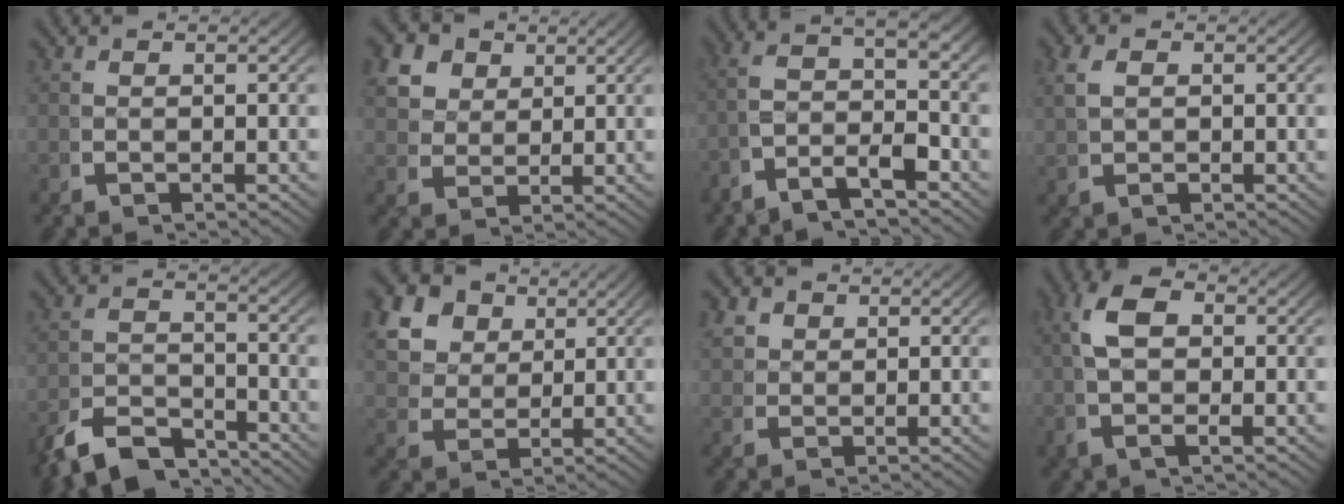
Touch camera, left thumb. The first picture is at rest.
{"total": 7.1, "force": [3.4, 5.3, 3.3], "torque": [-0.076, -0.005, 0.061]}
{"total": 6.4, "force": [-1.0, 3.6, 5.3], "torque": [-0.106, -0.010, -0.021]}
{"total": 2.4, "force": [0.8, 1.7, 1.6], "torque": [-0.031, -0.002, 0.020]}
{"total": 6.1, "force": [-5.1, 2.3, 2.6], "torque": [-0.041, -0.020, -0.090]}
{"total": 9.3, "force": [3.9, 7.1, 4.4], "torque": [-0.104, -0.005, 0.067]}
{"total": 3.0, "force": [1.8, 2.1, 1.1], "torque": [-0.022, -0.004, 0.039]}
{"total": 5.6, "force": [1.0, 3.2, 4.4], "torque": [-0.093, 0.001, 0.019]}